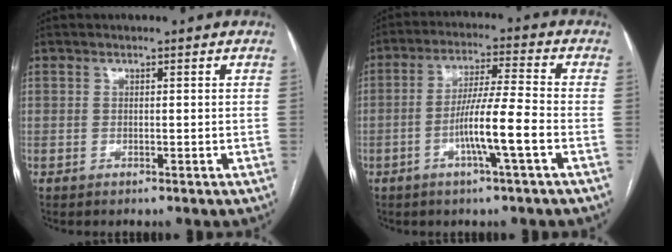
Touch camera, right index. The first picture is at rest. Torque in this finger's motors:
{"motor_torque": [1.75, -0.38, 0.86, 0.19]}